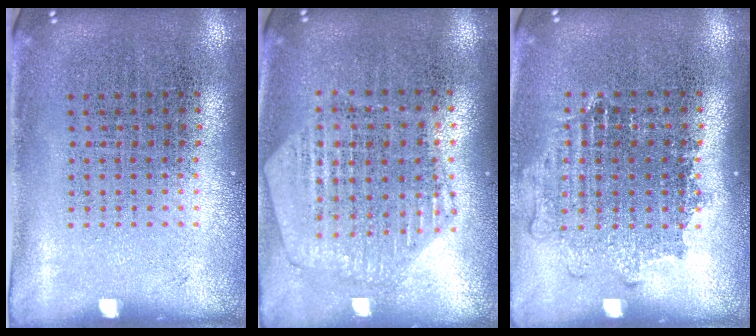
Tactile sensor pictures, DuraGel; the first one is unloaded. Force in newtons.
{"total": 1.2, "press": 1.2, "slide": 0.2}
{"total": 1.0, "press": 1.0, "slide": 0.4}